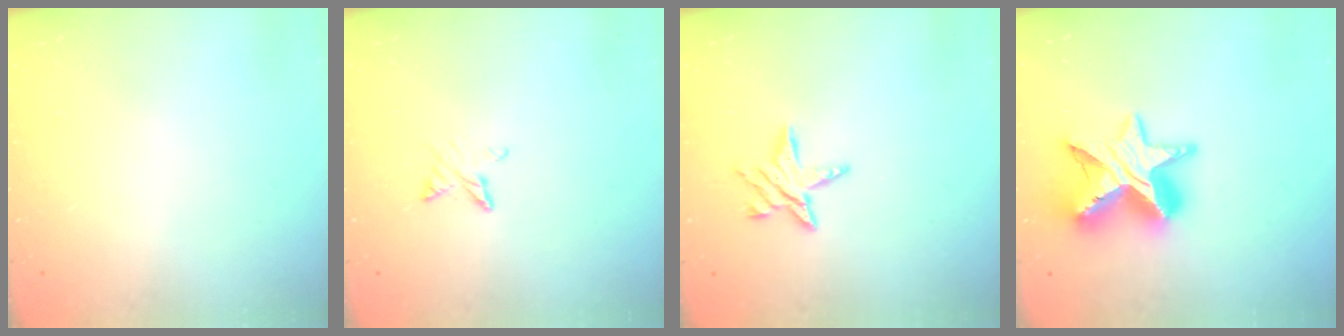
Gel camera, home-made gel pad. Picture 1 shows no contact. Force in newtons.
{"total": 5.4, "press": 5.3, "slide": 0.6}
{"total": 7.4, "press": 7.4, "slide": 0.1}
{"total": 15.2, "press": 15.1, "slide": 1.1}